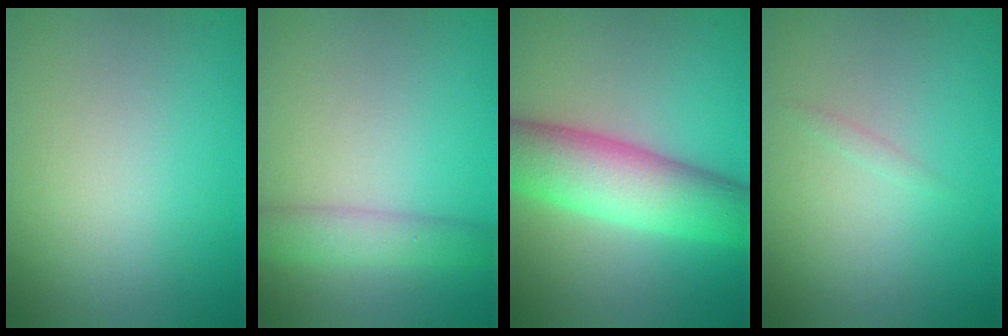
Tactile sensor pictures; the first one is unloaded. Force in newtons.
{"total": 3.0, "press": 3.0, "slide": 0.1}
{"total": 8.2, "press": 8.2, "slide": 0.2}
{"total": 0.5, "press": 0.5, "slide": 0.0}